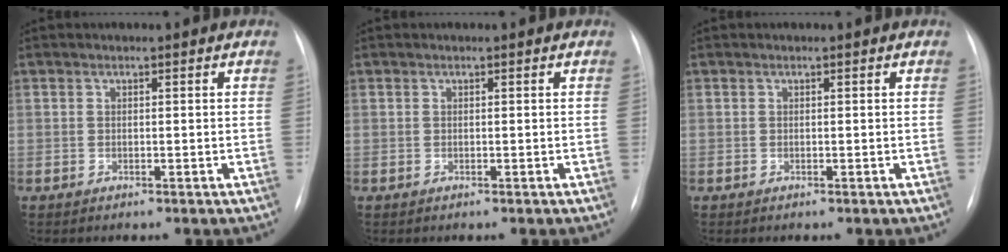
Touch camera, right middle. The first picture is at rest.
{"total": 0.0}
{"total": 0.0}